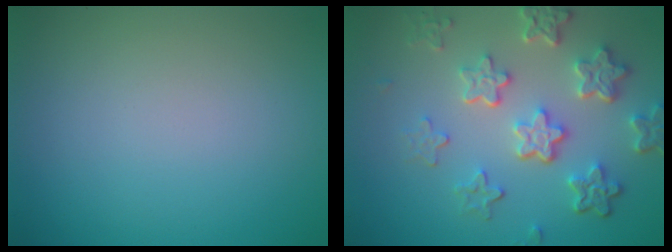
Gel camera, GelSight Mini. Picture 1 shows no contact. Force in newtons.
{"total": 6.0, "press": 4.5, "slide": 4.0}